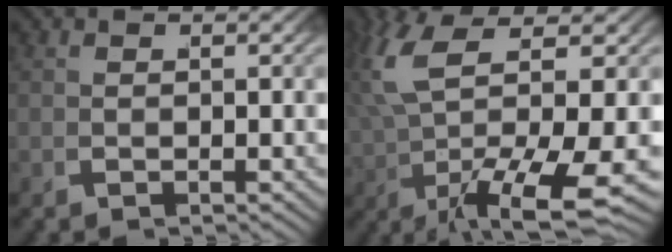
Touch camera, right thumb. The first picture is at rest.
{"total": 8.7, "force": [1.5, 3.5, 7.8], "torque": [-0.166, -0.008, 0.039]}